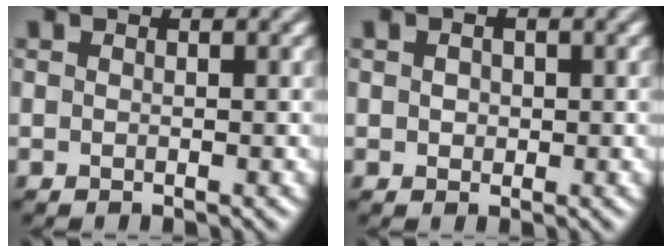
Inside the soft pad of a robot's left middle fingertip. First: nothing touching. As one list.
[{"total": 1.3, "force": [0.2, 1.1, 0.8], "torque": [-0.013, 0.002, 0.005]}]